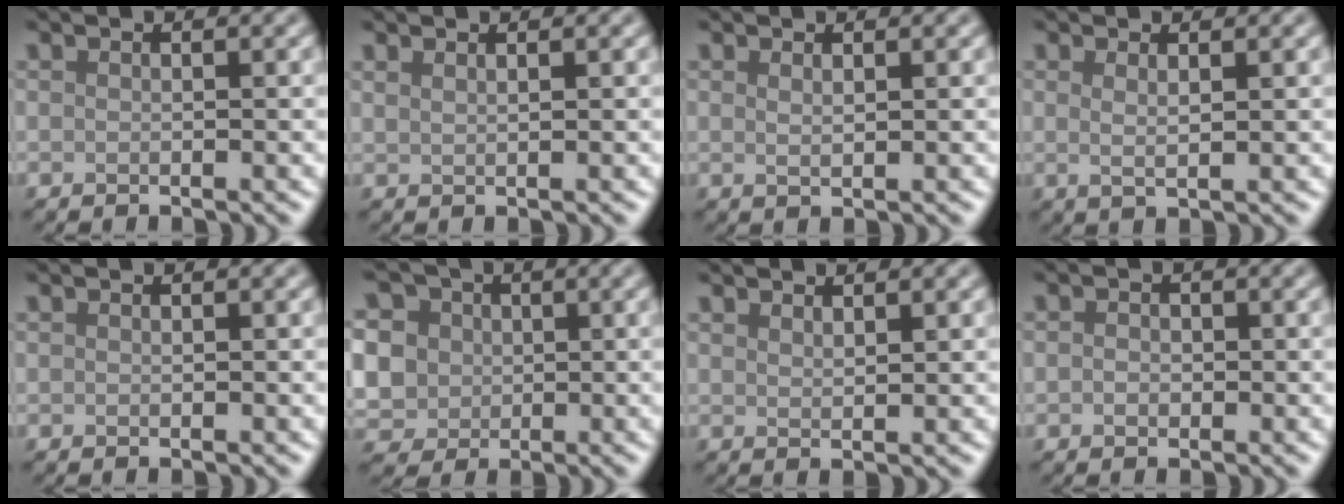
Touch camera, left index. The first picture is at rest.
{"total": 1.0, "force": [0.8, 0.3, 0.5], "torque": [-0.007, 0.000, 0.007]}
{"total": 0.8, "force": [0.5, 0.2, 0.6], "torque": [-0.011, -0.001, 0.009]}
{"total": 1.4, "force": [0.6, 0.4, 1.1], "torque": [-0.016, -0.003, 0.008]}
{"total": 0.0}
{"total": 10.1, "force": [2.5, 8.6, 4.7], "torque": [-0.099, 0.020, 0.021]}
{"total": 1.0, "force": [1.0, 0.1, 0.3], "torque": [-0.005, -0.001, 0.017]}
{"total": 1.1, "force": [-0.1, 0.9, 0.6], "torque": [-0.009, -0.001, -0.007]}